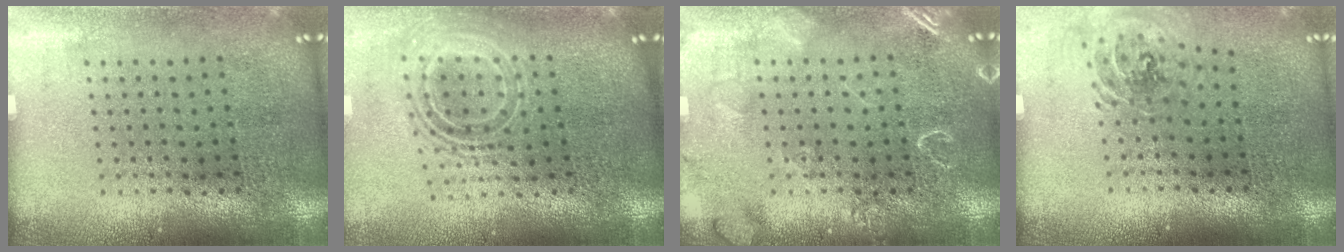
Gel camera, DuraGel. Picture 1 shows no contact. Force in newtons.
{"total": 2.1, "press": 1.5, "slide": 1.4}
{"total": 2.4, "press": 2.4, "slide": 0.4}
{"total": 0.9, "press": 0.9, "slide": 0.1}